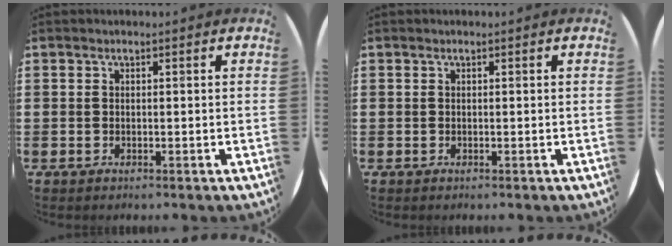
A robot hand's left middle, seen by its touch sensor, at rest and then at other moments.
{"total": 0.0}